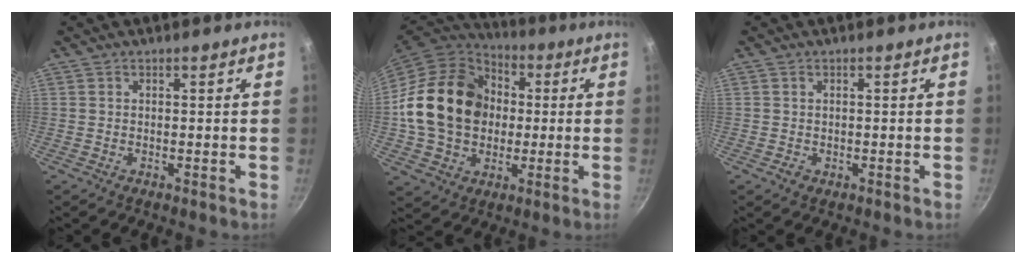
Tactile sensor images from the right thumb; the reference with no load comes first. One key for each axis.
{"total": 21.0, "fx": 1.1, "fy": 16.6, "fz": 12.8, "tx": -0.202, "ty": 0.029, "tz": 0.020}
{"total": 1.3, "fx": -0.3, "fy": 1.1, "fz": 0.5, "tx": -0.004, "ty": -0.002, "tz": -0.004}